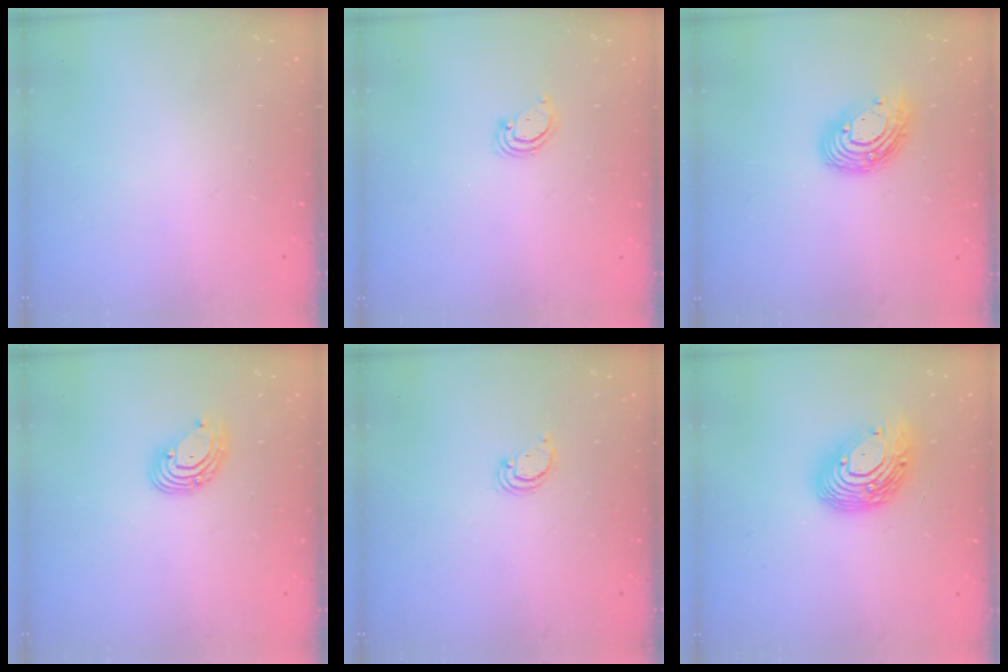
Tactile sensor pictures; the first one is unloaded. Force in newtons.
{"total": 2.6, "press": 2.6, "slide": 0.2}
{"total": 11.5, "press": 11.5, "slide": 0.2}
{"total": 6.5, "press": 6.4, "slide": 0.8}
{"total": 2.6, "press": 2.6, "slide": 0.2}
{"total": 16.4, "press": 16.4, "slide": 1.2}